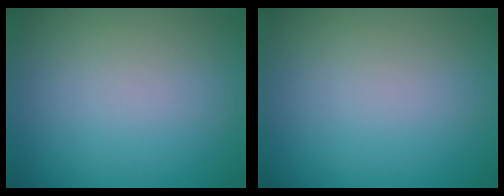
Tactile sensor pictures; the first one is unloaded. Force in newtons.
{"total": 0.0}